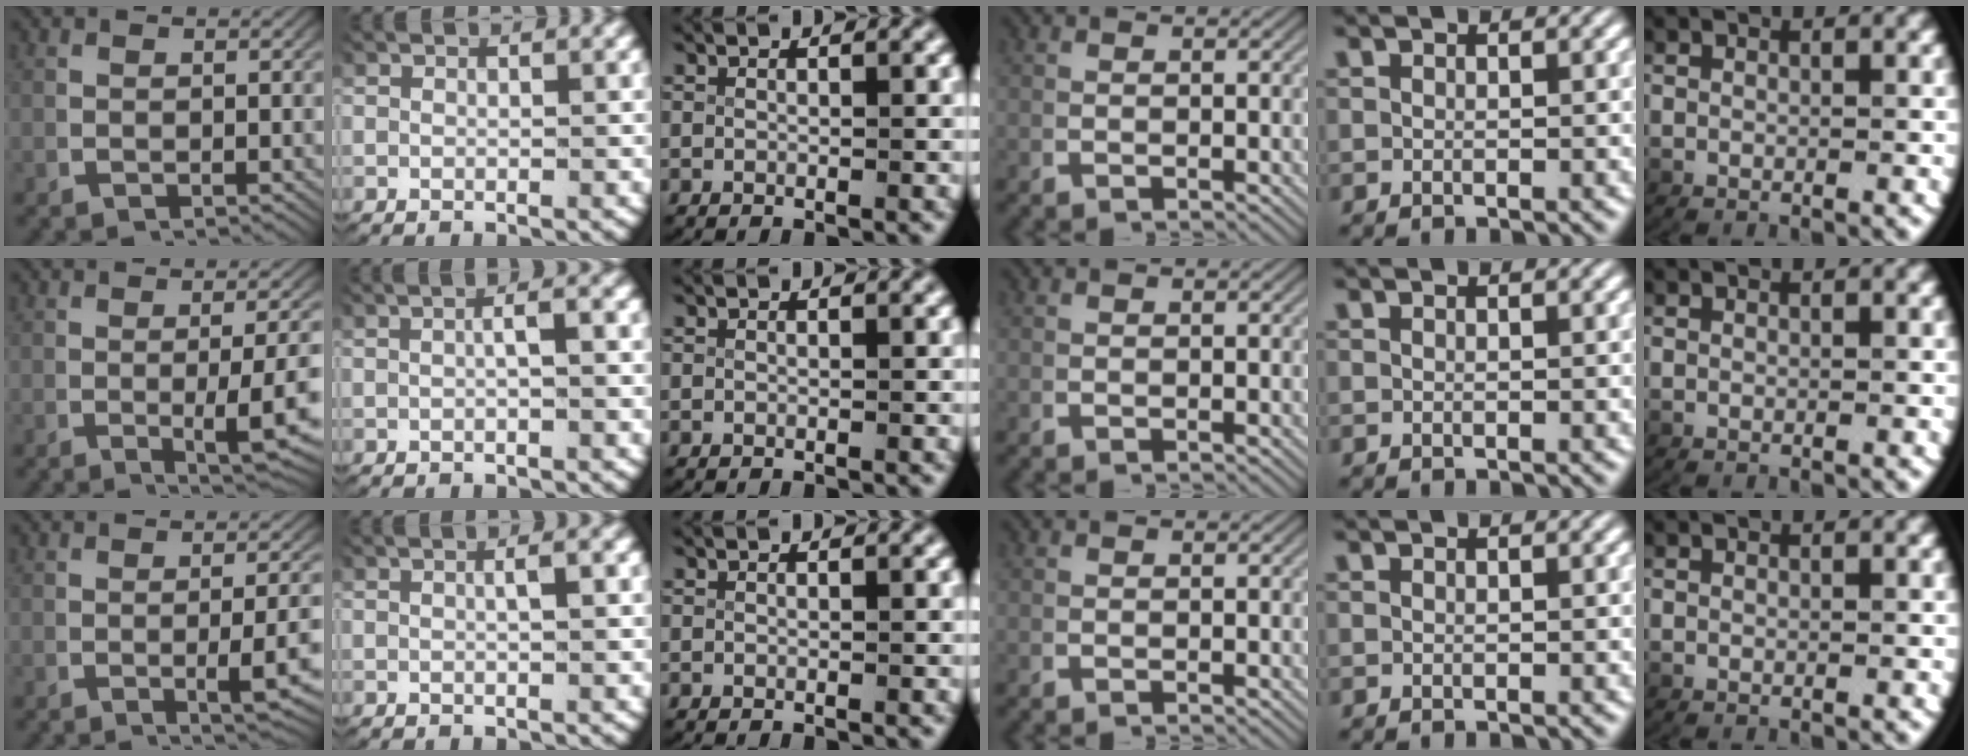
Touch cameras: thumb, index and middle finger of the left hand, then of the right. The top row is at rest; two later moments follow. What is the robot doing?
{"motion": "lift_and_place", "object": "map"}